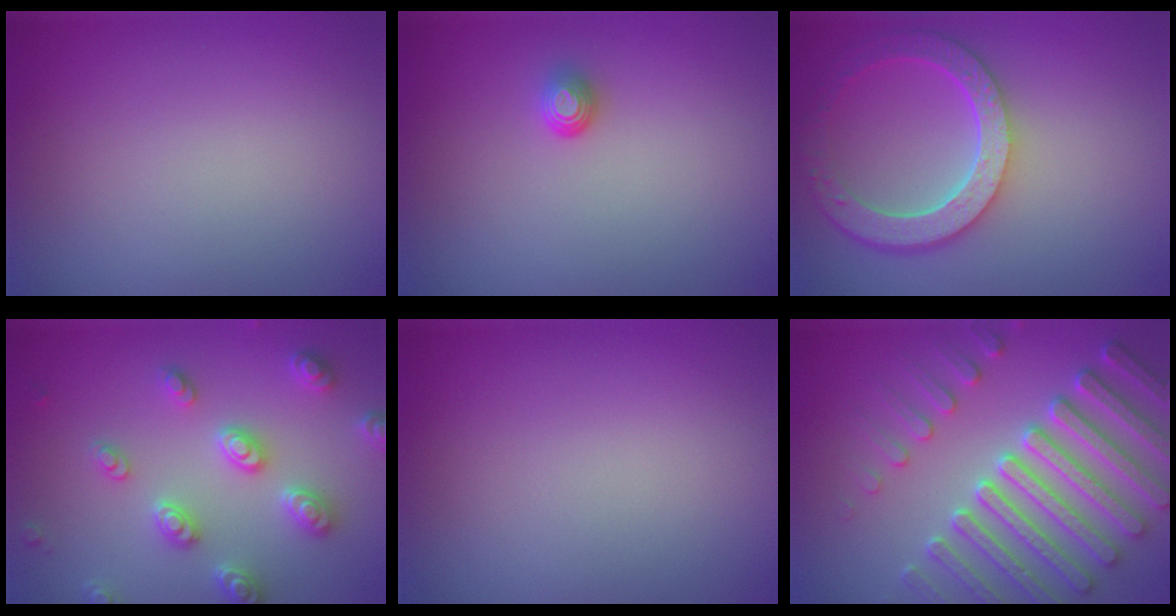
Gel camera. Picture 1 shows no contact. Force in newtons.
{"total": 1.2, "press": 1.0, "slide": 0.6}
{"total": 6.5, "press": 5.1, "slide": 4.0}
{"total": 4.6, "press": 4.5, "slide": 0.9}
{"total": 0.0}
{"total": 7.4, "press": 7.2, "slide": 2.0}